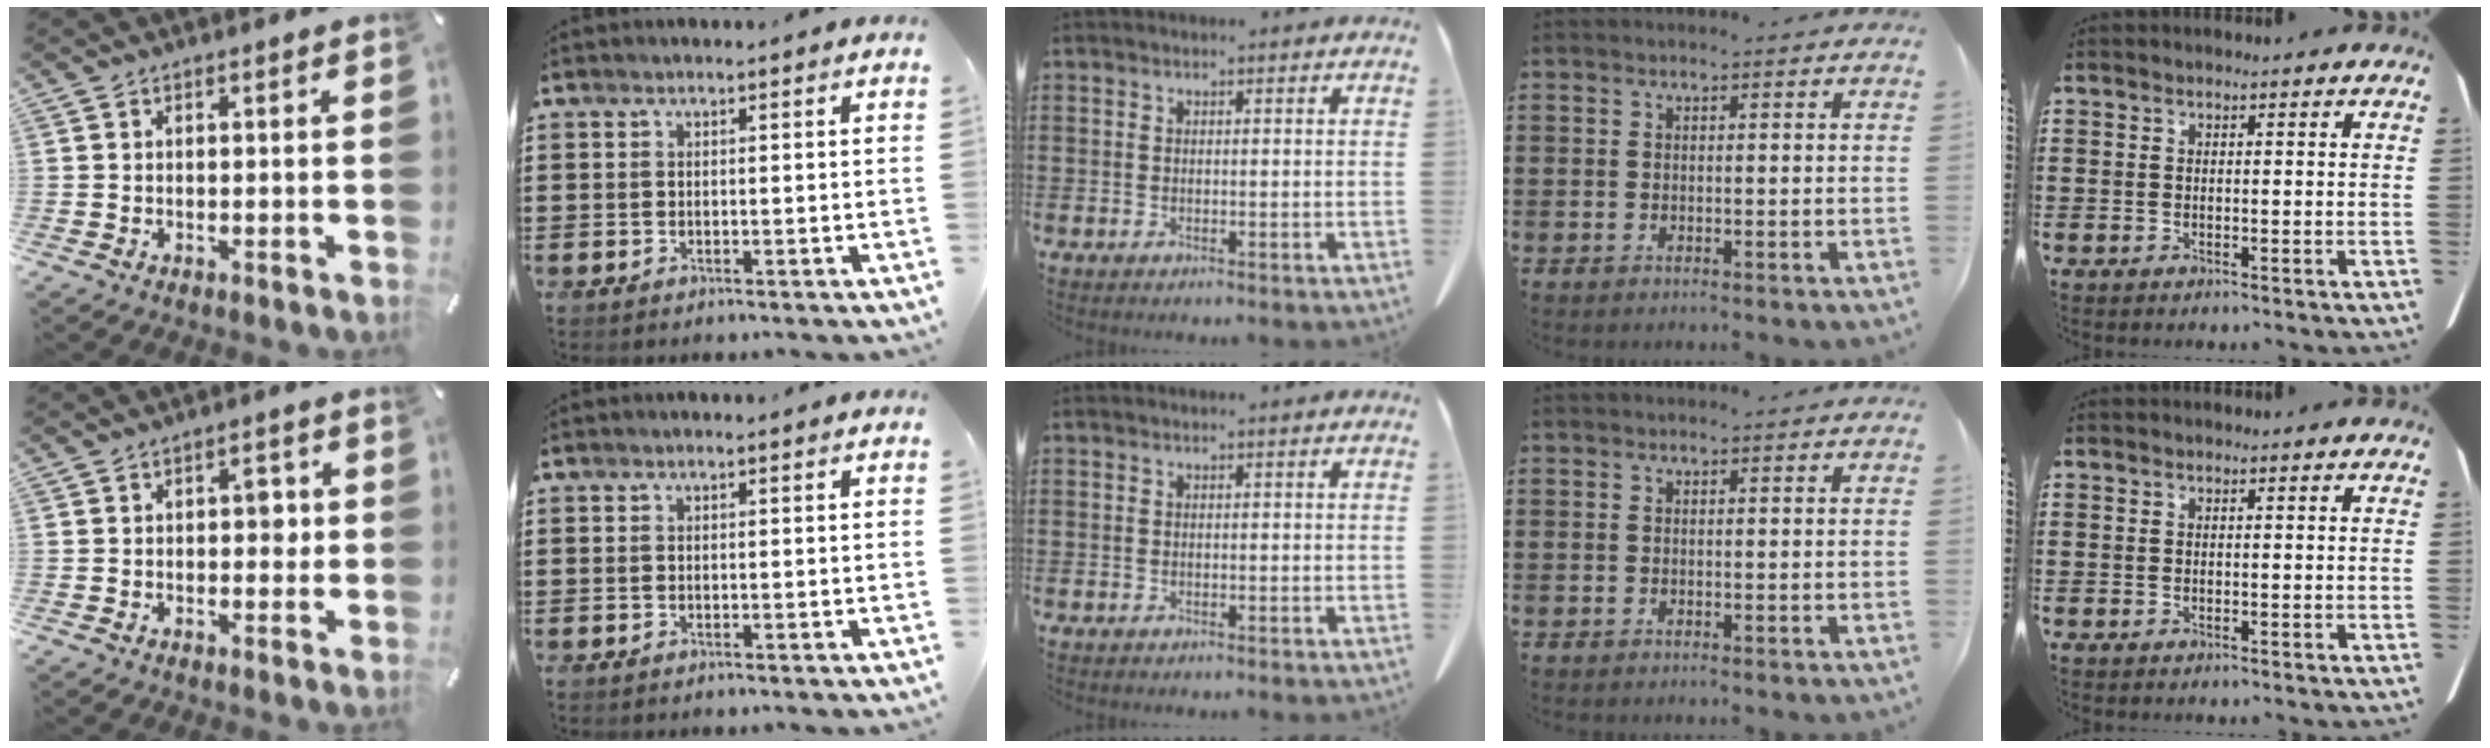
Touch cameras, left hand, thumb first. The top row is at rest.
{"thumb": {"total": 3.7, "force": [0.3, 2.2, 3.0], "torque": [-0.027, -0.003, -0.005]}}